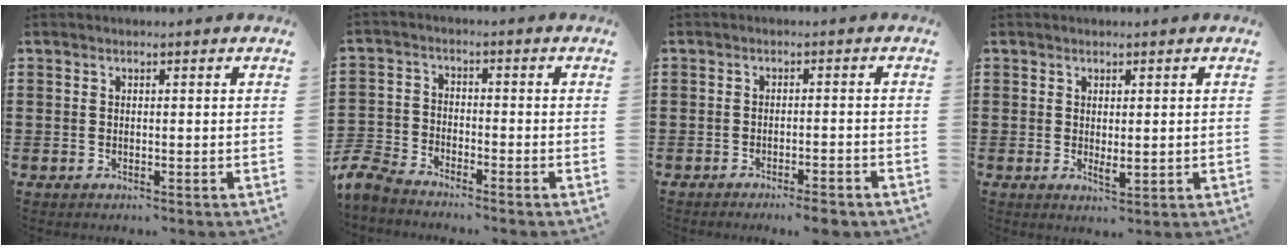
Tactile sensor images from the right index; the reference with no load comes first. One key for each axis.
{"total": 5.1, "fx": -4.9, "fy": 0.9, "fz": 0.9, "tx": -0.042, "ty": -0.004, "tz": -0.106}
{"total": 2.6, "fx": -2.5, "fy": 0.1, "fz": 0.8, "tx": -0.016, "ty": 0.002, "tz": -0.050}
{"total": 1.7, "fx": 0.2, "fy": 0.8, "fz": 1.5, "tx": -0.028, "ty": -0.001, "tz": 0.006}